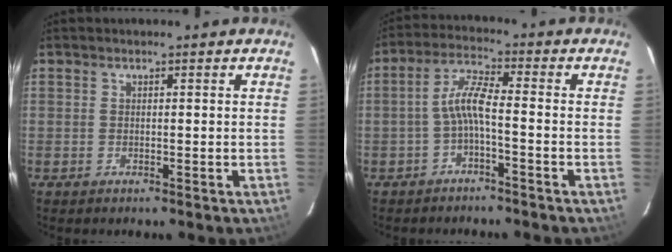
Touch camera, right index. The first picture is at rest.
{"total": 5.0, "force": [-2.0, 0.6, 4.5], "torque": [-0.105, 0.014, -0.038]}